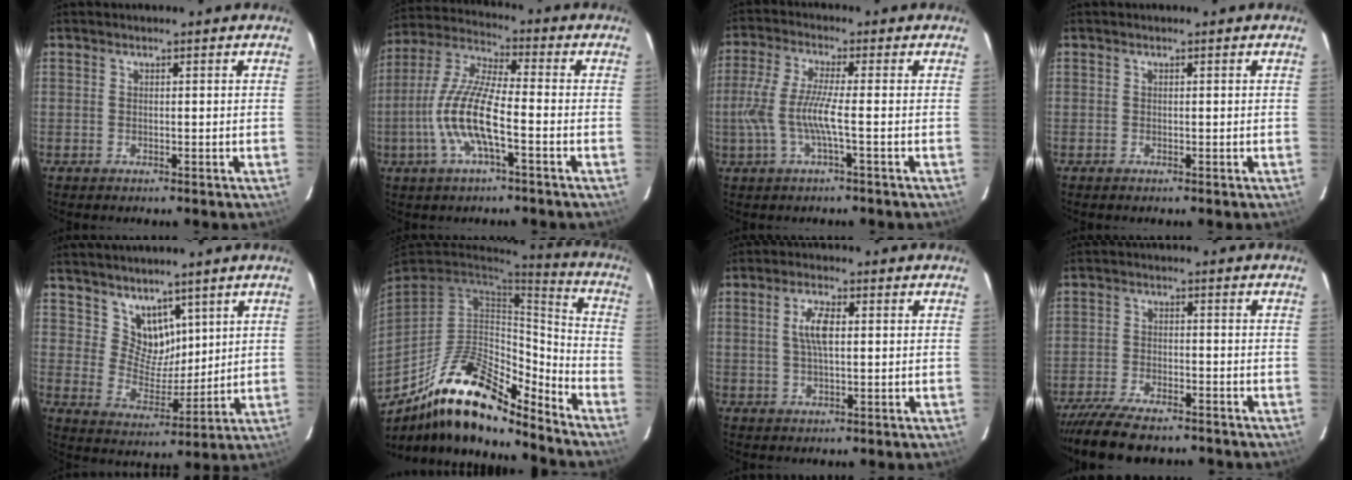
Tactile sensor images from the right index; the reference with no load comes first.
{"total": 12.5, "force": [-3.9, 2.6, 11.6], "torque": [-0.246, -0.002, -0.079]}
{"total": 7.7, "force": [-1.9, 0.2, 7.5], "torque": [-0.165, -0.005, -0.032]}
{"total": 0.0}
{"total": 7.7, "force": [5.3, 5.1, 2.1], "torque": [-0.026, 0.000, 0.107]}
{"total": 20.9, "force": [-15.1, 7.0, 12.6], "torque": [-0.232, -0.001, -0.262]}
{"total": 4.8, "force": [0.8, 1.7, 4.4], "torque": [-0.087, 0.007, 0.016]}
{"total": 11.7, "force": [-9.9, 3.4, 5.2], "torque": [-0.122, -0.024, -0.167]}